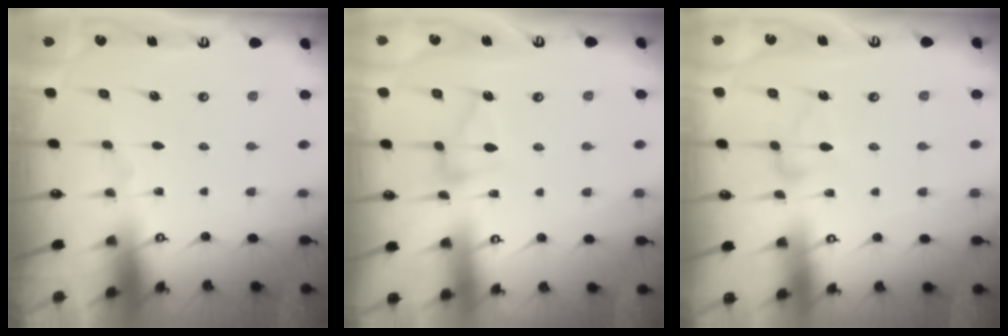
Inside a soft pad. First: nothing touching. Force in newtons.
{"total": 8.7, "press": 8.6, "slide": 0.6}
{"total": 4.9, "press": 4.9, "slide": 0.3}